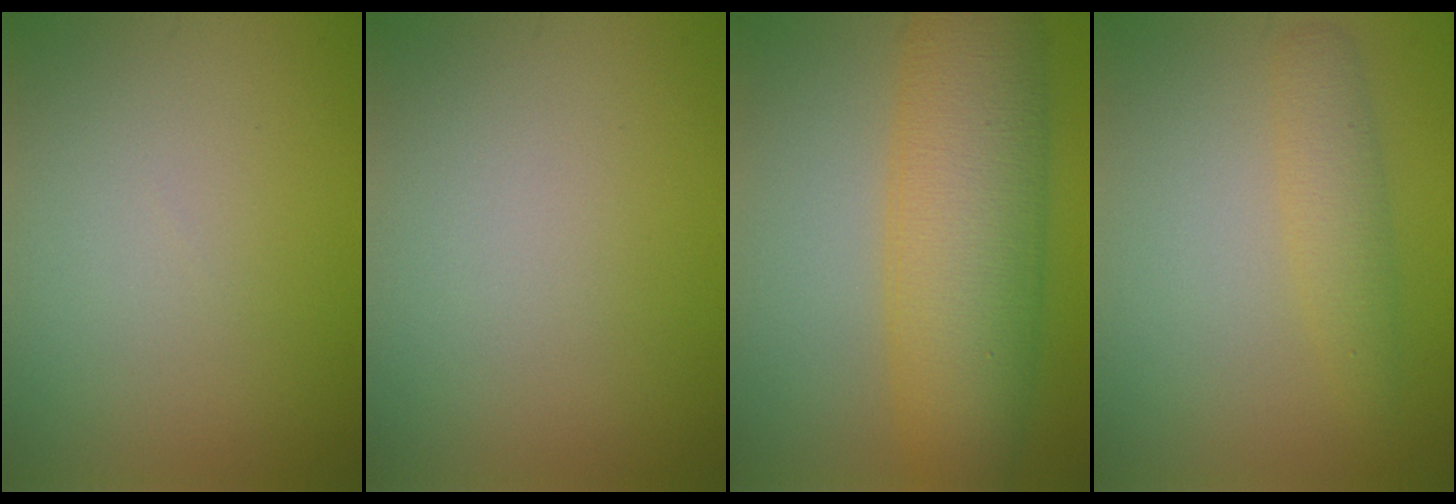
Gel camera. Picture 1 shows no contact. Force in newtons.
{"total": 0.0}
{"total": 10.2, "press": 10.2, "slide": 0.1}
{"total": 2.5, "press": 2.5, "slide": 0.0}